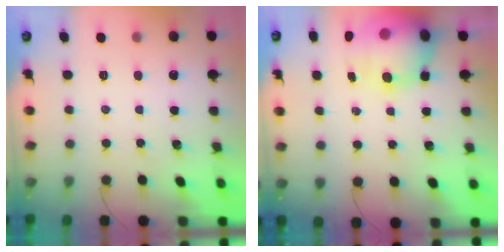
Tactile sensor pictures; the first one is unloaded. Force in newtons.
{"total": 16.9, "press": 16.3, "slide": 4.5}